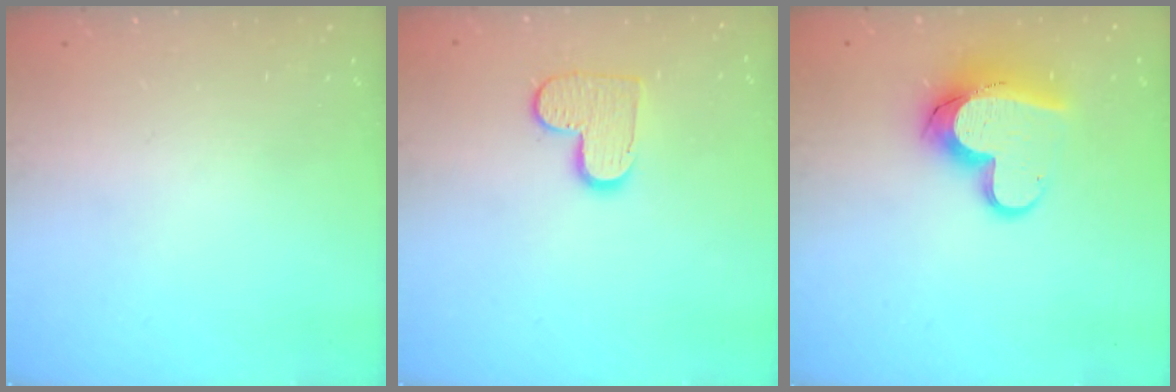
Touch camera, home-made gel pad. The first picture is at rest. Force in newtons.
{"total": 10.0, "press": 10.0, "slide": 0.7}
{"total": 16.0, "press": 15.9, "slide": 1.3}